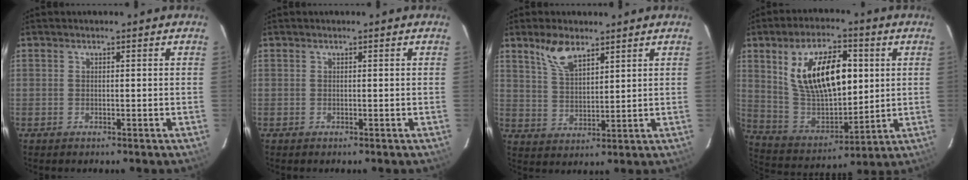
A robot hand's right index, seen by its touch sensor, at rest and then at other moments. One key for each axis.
{"total": 0.0}
{"total": 7.0, "fx": 4.8, "fy": 2.9, "fz": 4.1, "tx": -0.077, "ty": 0.007, "tz": 0.099}
{"total": 19.0, "fx": 5.3, "fy": 9.7, "fz": 15.5, "tx": -0.278, "ty": 0.009, "tz": 0.114}